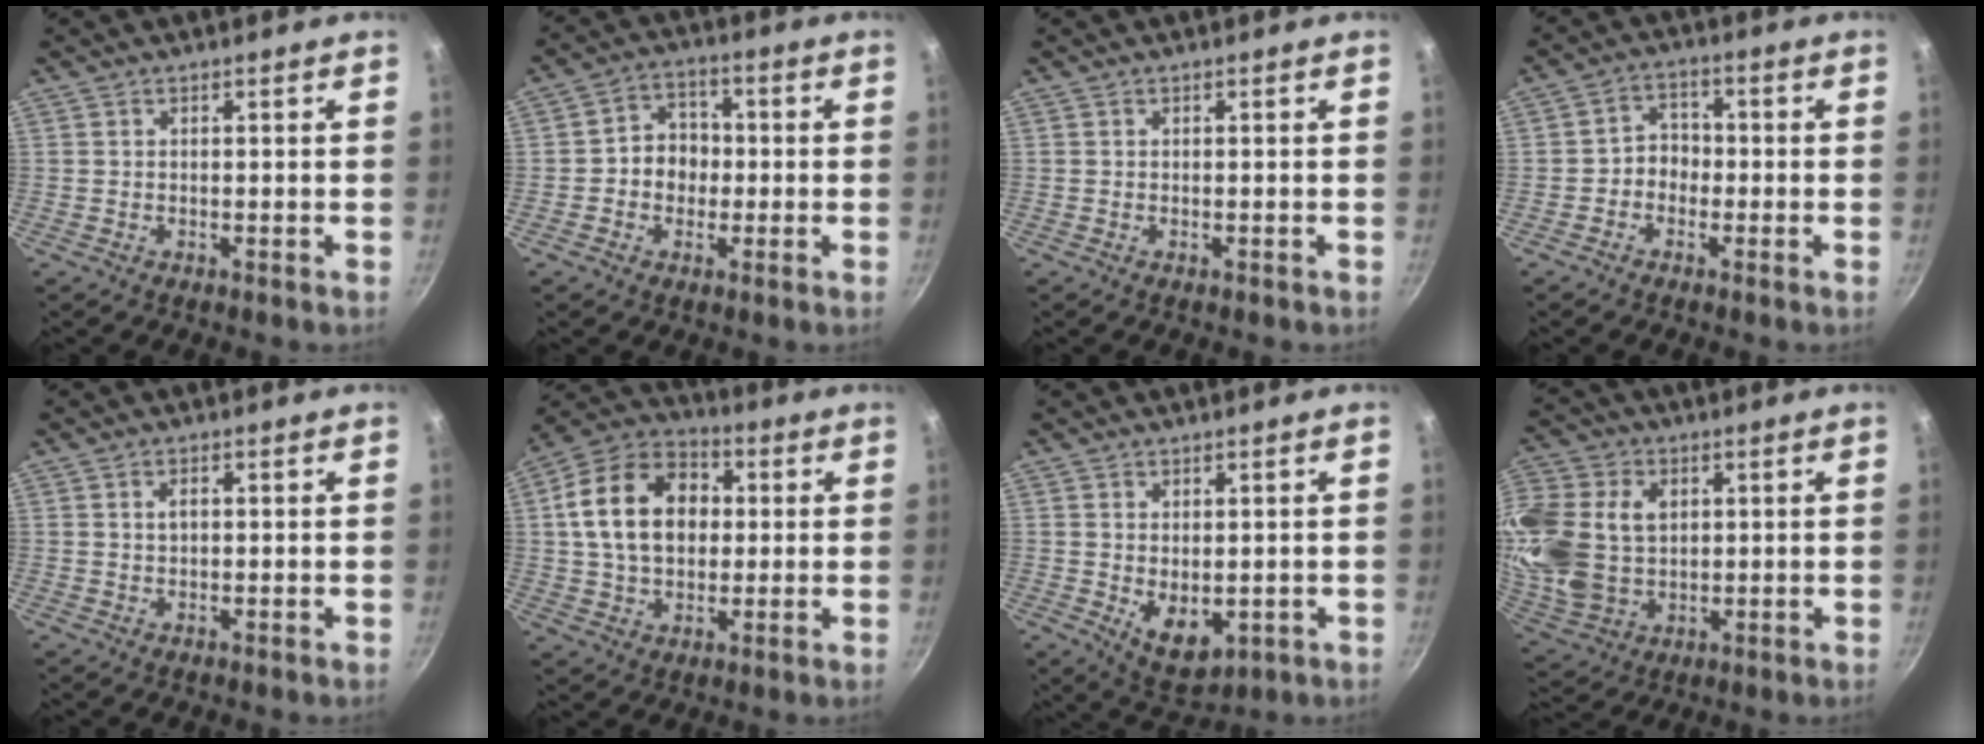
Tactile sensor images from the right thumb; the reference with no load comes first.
{"total": 7.0, "force": [-0.7, 6.0, 3.6], "torque": [-0.015, 0.019, -0.021]}
{"total": 0.0}
{"total": 4.4, "force": [-1.3, 3.6, 2.1], "torque": [-0.002, 0.023, -0.031]}
{"total": 1.6, "force": [0.3, 1.0, 1.2], "torque": [-0.014, 0.006, 0.005]}
{"total": 17.7, "force": [2.3, 12.9, 11.9], "torque": [-0.177, 0.025, 0.027]}
{"total": 7.2, "force": [-0.6, 4.5, 5.6], "torque": [-0.072, -0.018, 0.009]}
{"total": 22.0, "force": [3.5, 16.4, 14.2], "torque": [-0.320, 0.010, 0.076]}